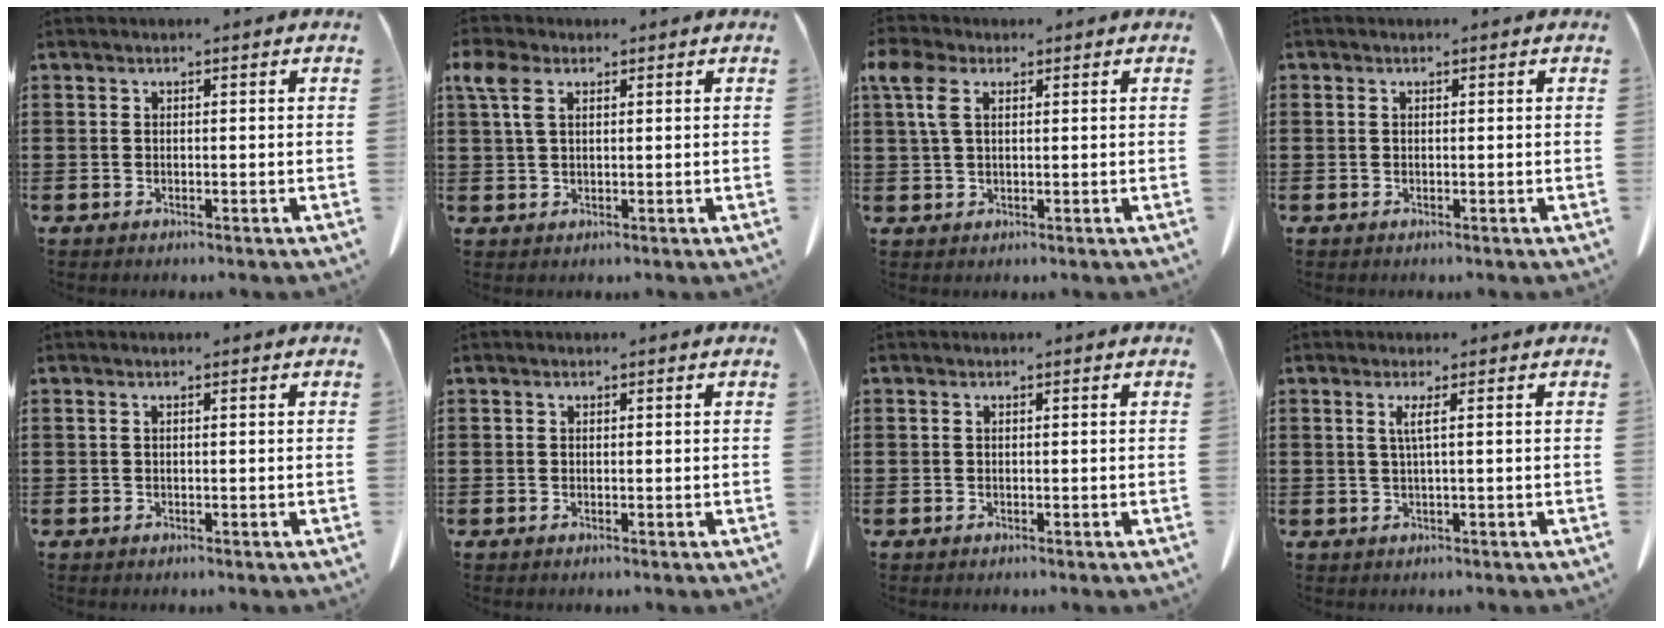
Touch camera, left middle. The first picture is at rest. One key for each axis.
{"total": 4.2, "fx": 1.8, "fy": 2.1, "fz": 3.2, "tx": -0.087, "ty": 0.001, "tz": 0.028}
{"total": 5.0, "fx": 1.9, "fy": 2.5, "fz": 3.8, "tx": -0.105, "ty": -0.001, "tz": 0.028}
{"total": 0.0}
{"total": 0.5, "fx": 0.1, "fy": 0.0, "fz": 0.5, "tx": -0.011, "ty": -0.002, "tz": 0.002}
{"total": 0.0}
{"total": 0.0}
{"total": 2.0, "fx": 0.4, "fy": -0.4, "fz": 1.9, "tx": -0.040, "ty": -0.005, "tz": 0.005}